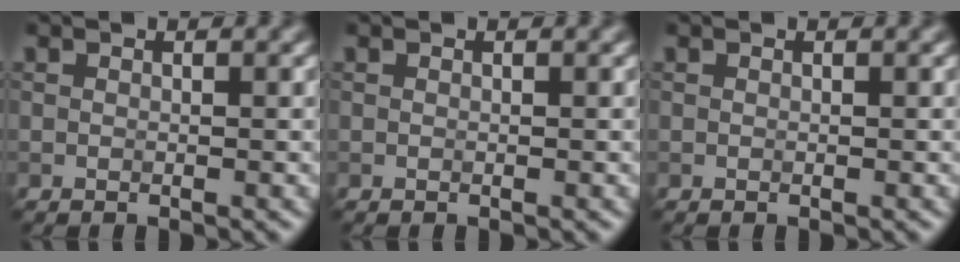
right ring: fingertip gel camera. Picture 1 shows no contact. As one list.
[{"total": 0.0}, {"total": 0.0}]